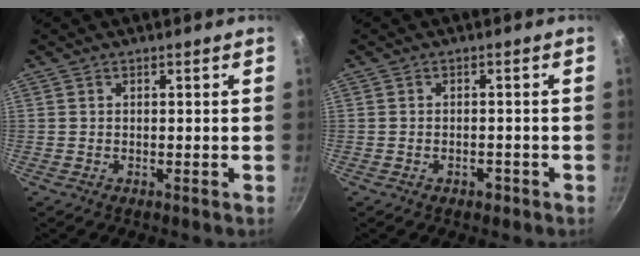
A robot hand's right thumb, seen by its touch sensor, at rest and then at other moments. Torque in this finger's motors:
{"motor_torque": [-0.51, -0.25, -0.05, 0.34, -0.07]}